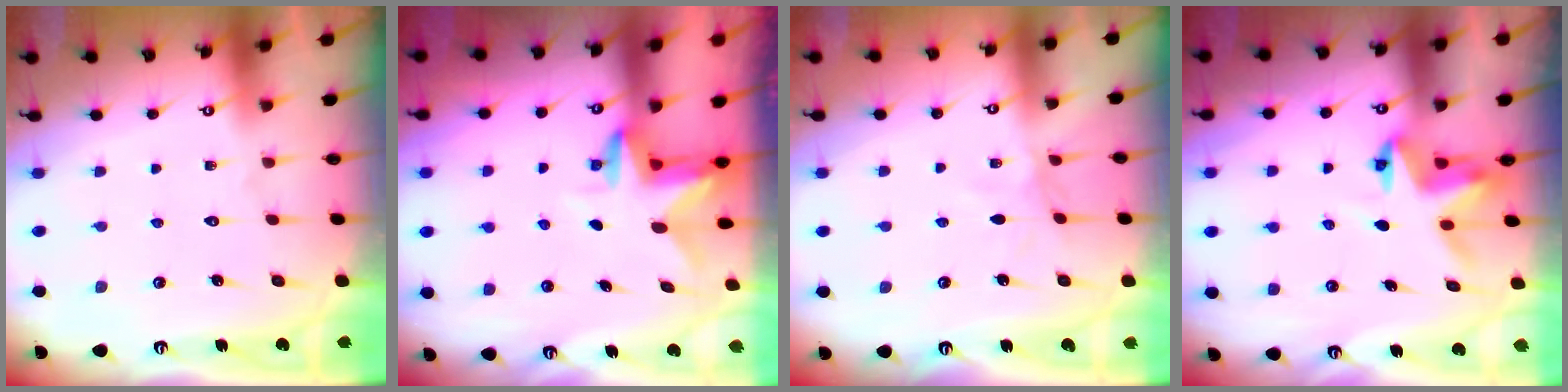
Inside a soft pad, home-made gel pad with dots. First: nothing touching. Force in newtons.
{"total": 3.1, "press": 3.1, "slide": 0.4}
{"total": 2.7, "press": 2.7, "slide": 0.4}
{"total": 4.6, "press": 4.6, "slide": 0.2}